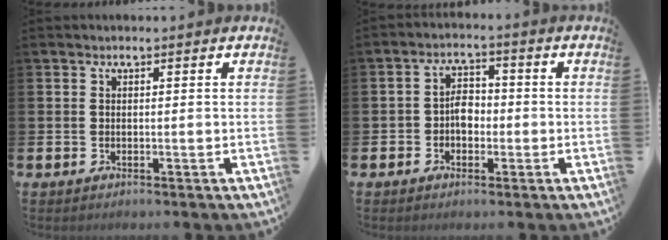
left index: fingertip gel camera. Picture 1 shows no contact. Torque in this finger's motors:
{"motor_torque": [0.03, 0.16, 0.04, 0.03]}